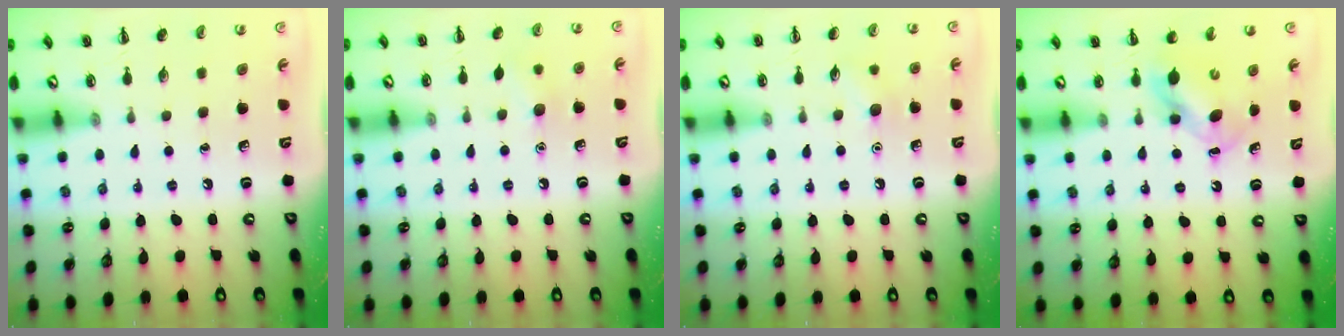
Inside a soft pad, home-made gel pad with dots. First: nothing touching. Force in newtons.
{"total": 6.5, "press": 6.4, "slide": 1.2}
{"total": 6.9, "press": 6.7, "slide": 1.6}
{"total": 5.9, "press": 5.8, "slide": 0.5}